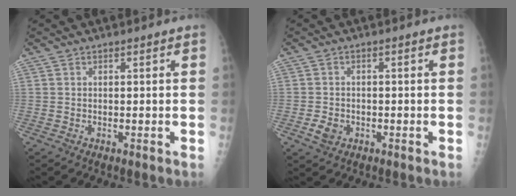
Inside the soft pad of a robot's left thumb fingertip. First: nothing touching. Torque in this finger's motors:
{"motor_torque": [-0.08, 0.07, 0.08, -0.01, 0.00]}